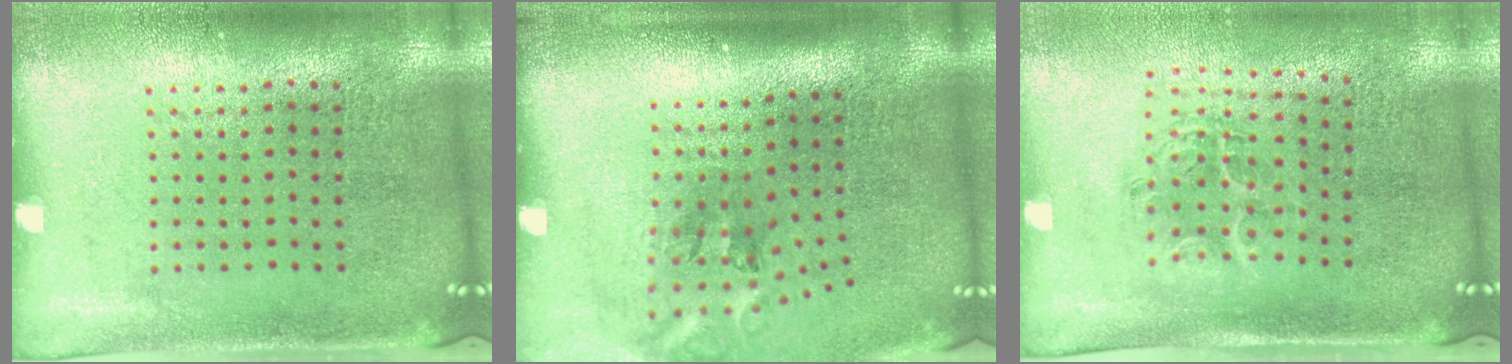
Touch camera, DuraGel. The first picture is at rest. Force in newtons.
{"total": 2.2, "press": 1.3, "slide": 1.7}
{"total": 1.1, "press": 1.1, "slide": 0.2}